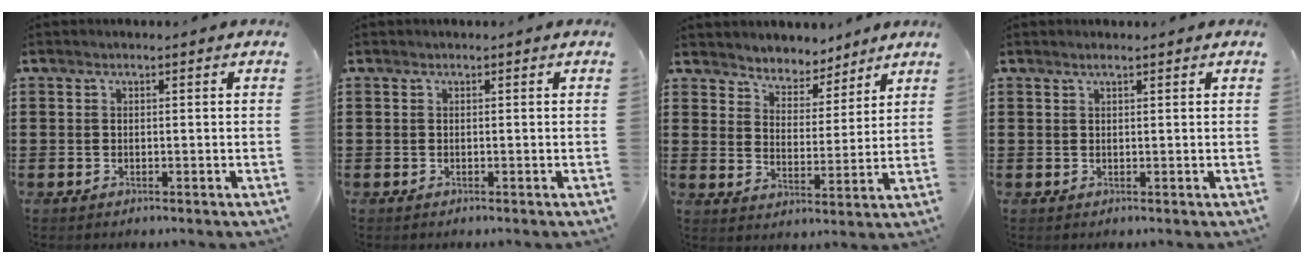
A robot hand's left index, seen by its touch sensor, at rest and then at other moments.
{"total": 0.0}
{"total": 4.6, "force": [4.5, 1.2, -0.5], "torque": [-0.018, -0.027, 0.077]}
{"total": 0.9, "force": [0.7, 0.1, 0.6], "torque": [-0.012, 0.000, 0.012]}